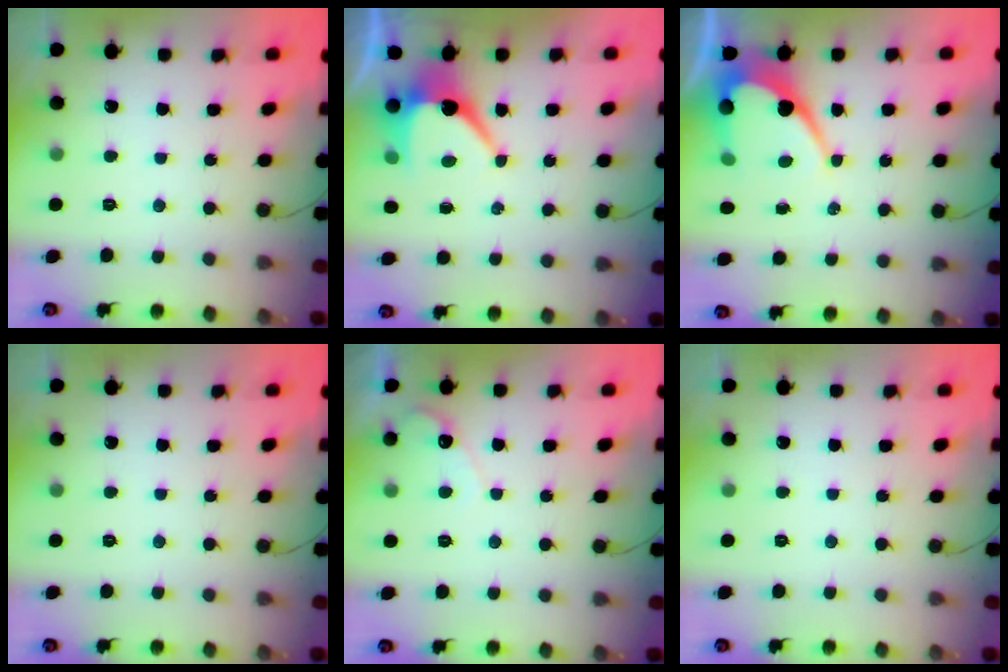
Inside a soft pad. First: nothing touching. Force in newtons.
{"total": 6.9, "press": 6.9, "slide": 0.2}
{"total": 10.3, "press": 10.3, "slide": 0.7}
{"total": 0.0}
{"total": 3.9, "press": 3.8, "slide": 0.2}
{"total": 0.0}